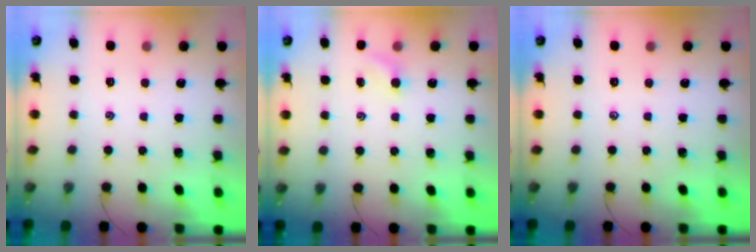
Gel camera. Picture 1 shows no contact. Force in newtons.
{"total": 2.9, "press": 2.7, "slide": 0.9}
{"total": 0.0}